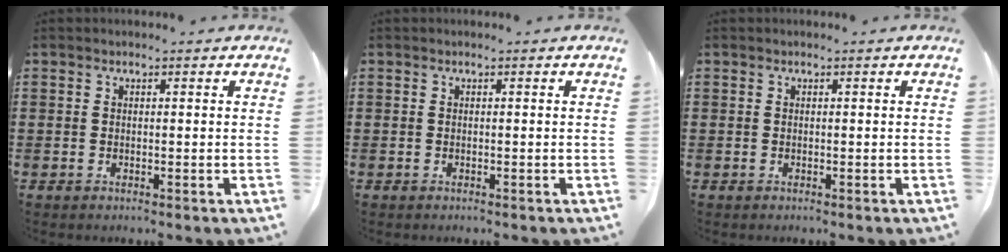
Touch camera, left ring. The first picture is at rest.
{"total": 0.0}
{"total": 0.0}